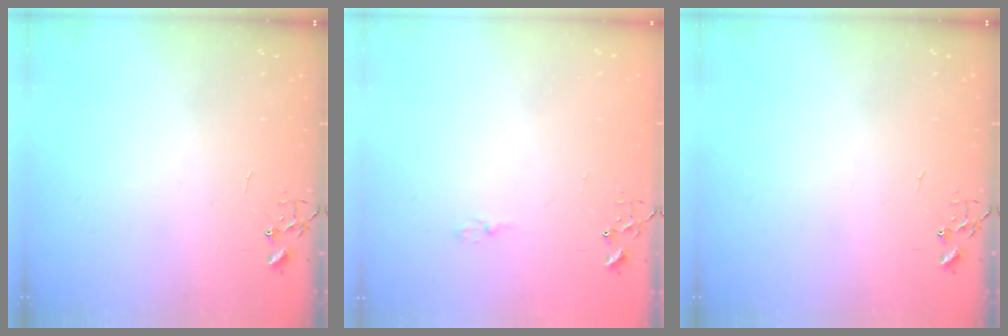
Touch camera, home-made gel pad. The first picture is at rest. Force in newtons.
{"total": 3.9, "press": 3.9, "slide": 0.5}
{"total": 0.0}